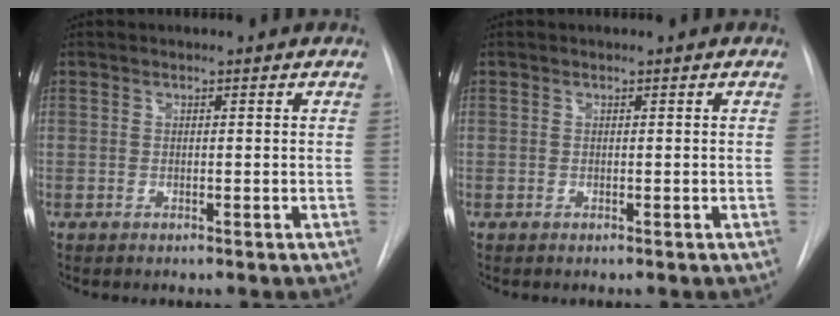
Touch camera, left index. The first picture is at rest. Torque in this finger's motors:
{"motor_torque": [0.00, 0.00, 0.00, 0.00]}